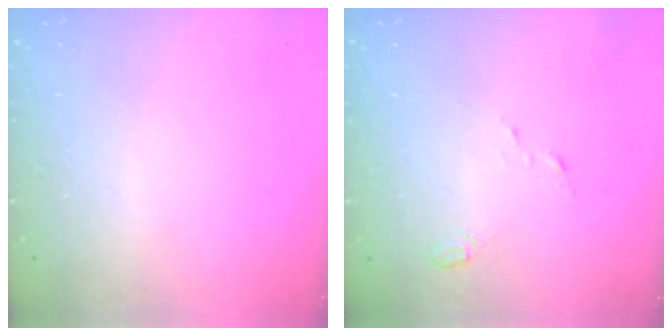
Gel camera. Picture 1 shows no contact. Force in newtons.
{"total": 2.8, "press": 2.8, "slide": 0.3}